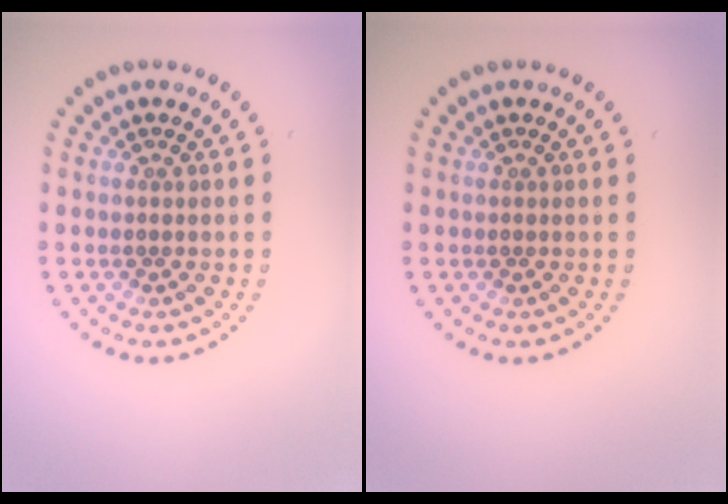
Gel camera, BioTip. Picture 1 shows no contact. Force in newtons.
{"total": 0.0}